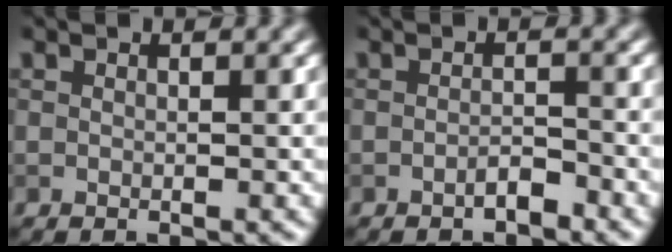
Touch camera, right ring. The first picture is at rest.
{"total": 1.5, "force": [-1.1, 0.4, 0.9], "torque": [-0.015, 0.004, -0.019]}